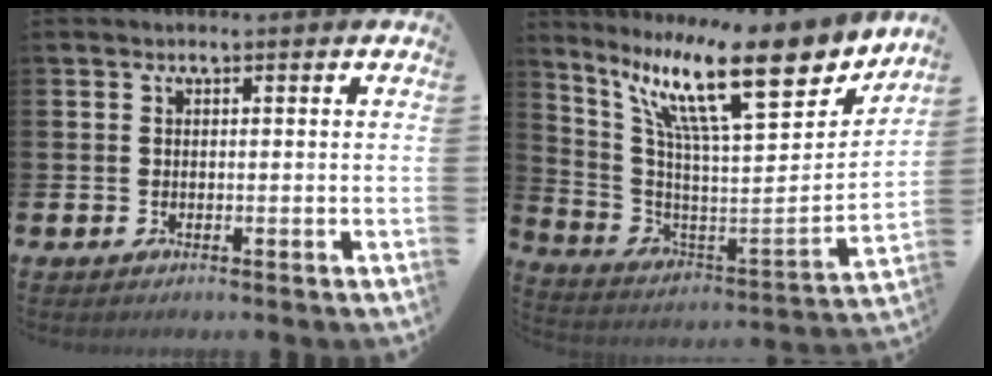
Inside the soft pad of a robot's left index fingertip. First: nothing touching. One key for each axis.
{"total": 16.1, "fx": 10.8, "fy": 3.1, "fz": 11.5, "tx": -0.229, "ty": -0.066, "tz": 0.174}